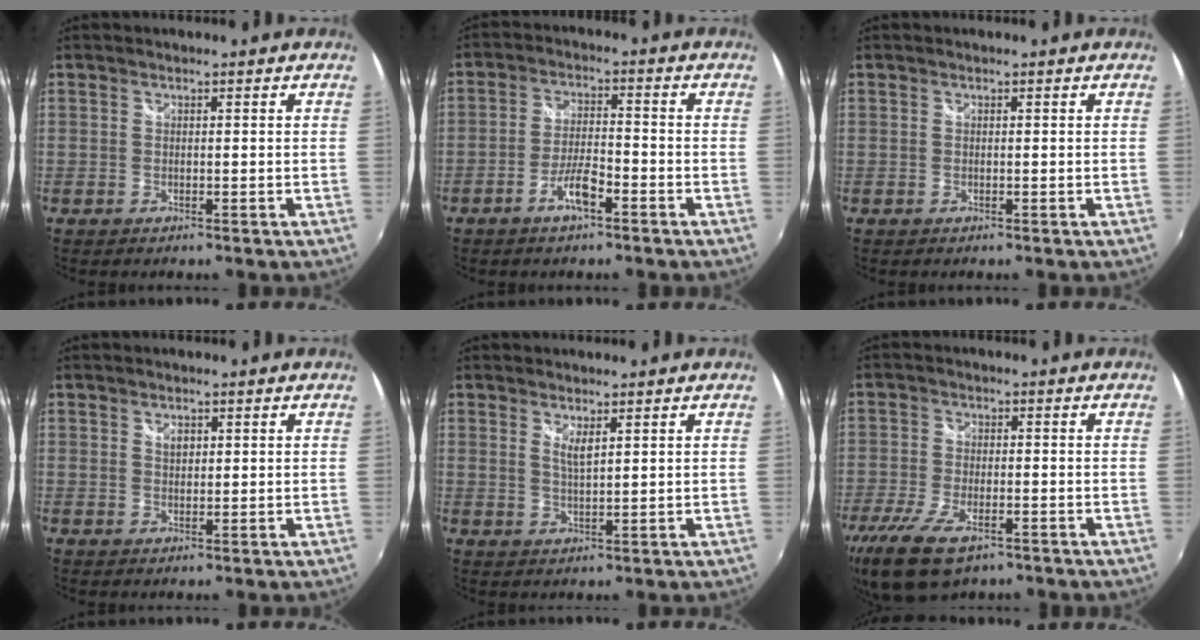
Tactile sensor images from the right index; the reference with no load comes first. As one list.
[{"total": 5.6, "force": [-3.4, 1.3, 4.2], "torque": [-0.091, 0.002, -0.063]}, {"total": 0.0}, {"total": 1.6, "force": [0.7, 1.1, 0.9], "torque": [-0.012, 0.002, 0.013]}, {"total": 2.4, "force": [1.3, 0.3, 2.0], "torque": [-0.036, -0.005, 0.021]}, {"total": 12.0, "force": [-7.6, 5.2, 7.6], "torque": [-0.186, -0.041, -0.140]}]